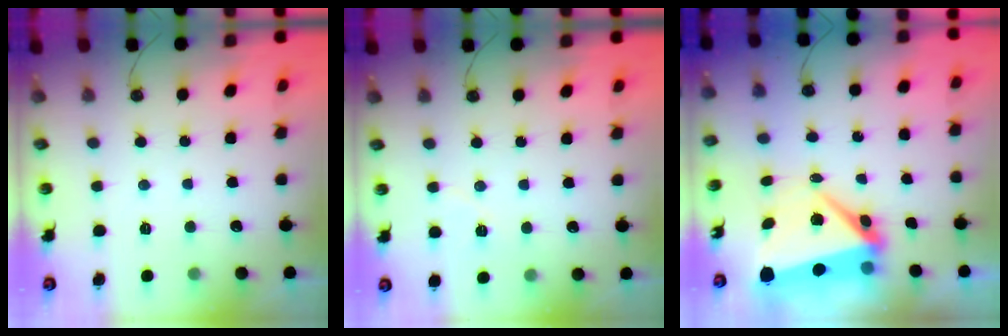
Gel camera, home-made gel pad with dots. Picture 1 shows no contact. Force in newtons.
{"total": 4.1, "press": 3.8, "slide": 1.7}
{"total": 11.2, "press": 7.8, "slide": 8.0}